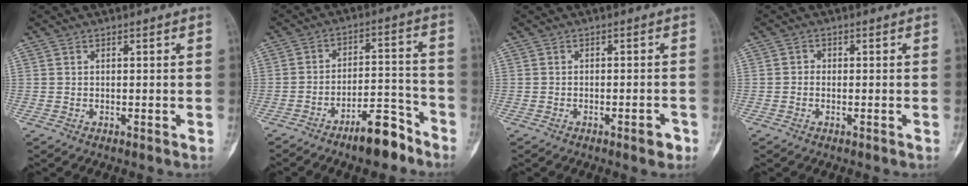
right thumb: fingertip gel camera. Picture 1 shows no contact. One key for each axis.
{"total": 9.8, "fx": -7.2, "fy": 3.2, "fz": 5.8, "tx": -0.080, "ty": 0.069, "tz": -0.121}
{"total": 2.5, "fx": -1.5, "fy": 0.8, "fz": 1.8, "tx": -0.022, "ty": 0.009, "tz": -0.022}
{"total": 1.1, "fx": -0.4, "fy": 0.9, "fz": 0.5, "tx": 0.002, "ty": 0.004, "tz": -0.013}